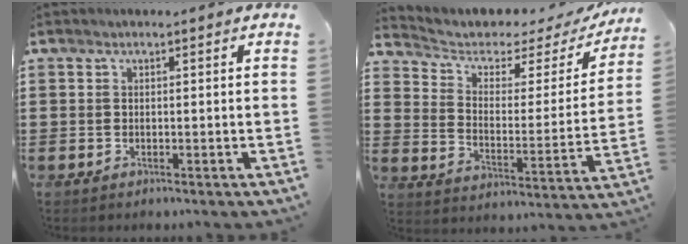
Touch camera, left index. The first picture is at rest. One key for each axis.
{"total": 3.4, "fx": 2.3, "fy": 2.0, "fz": 1.6, "tx": -0.051, "ty": -0.015, "tz": 0.032}